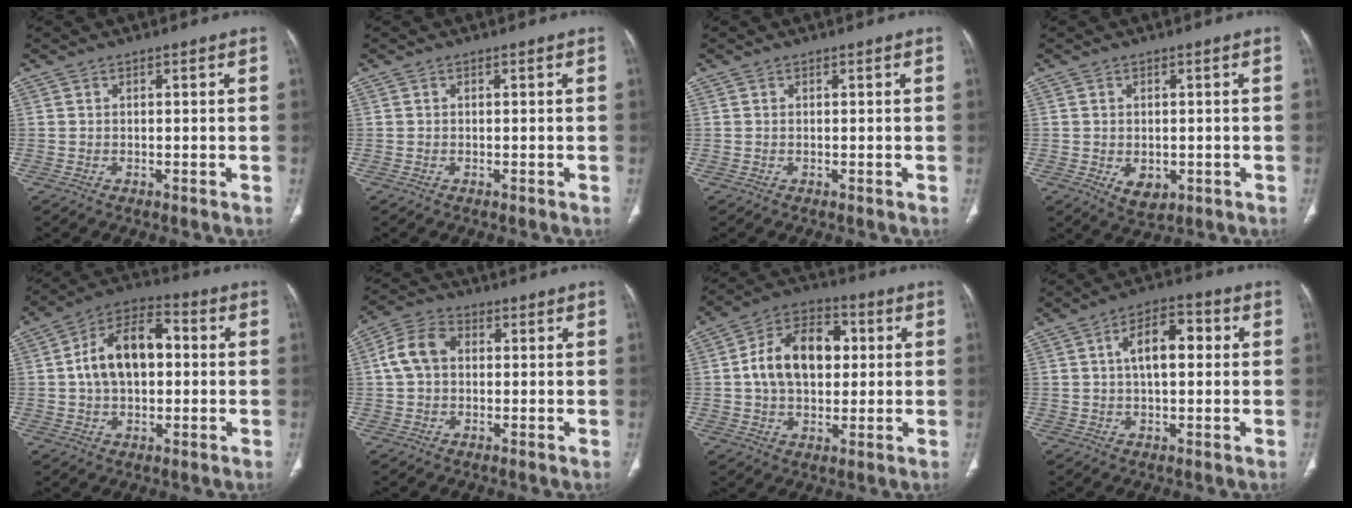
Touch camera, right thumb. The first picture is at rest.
{"total": 0.0}
{"total": 0.0}
{"total": 4.2, "force": [-1.0, 2.8, 3.0], "torque": [-0.039, -0.004, -0.003]}
{"total": 14.3, "force": [1.1, 8.8, 11.2], "torque": [-0.176, 0.032, 0.010]}
{"total": 7.6, "force": [0.9, 5.6, 5.1], "torque": [-0.097, 0.023, 0.012]}
{"total": 15.0, "force": [1.8, 10.0, 11.1], "torque": [-0.162, 0.019, 0.023]}
{"total": 9.0, "force": [1.6, 4.4, 7.7], "torque": [-0.114, 0.021, 0.019]}